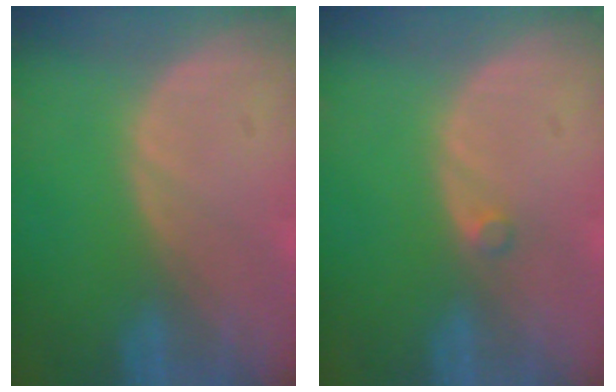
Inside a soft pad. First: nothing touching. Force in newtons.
{"total": 0.7, "press": 0.7, "slide": 0.1}